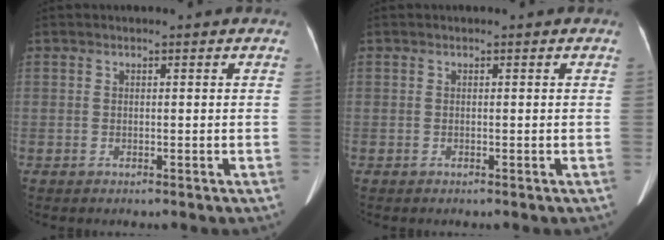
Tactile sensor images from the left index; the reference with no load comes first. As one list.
[{"total": 0.0}]